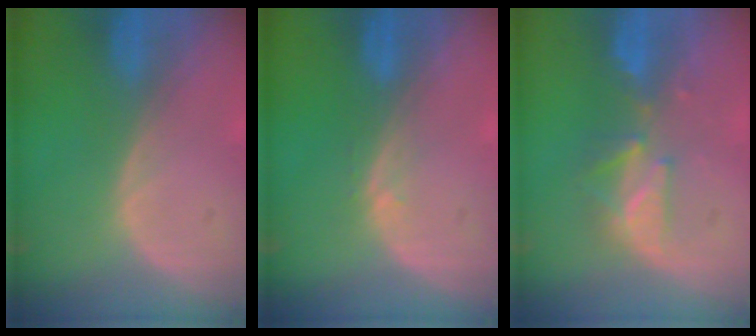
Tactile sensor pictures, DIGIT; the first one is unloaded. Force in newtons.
{"total": 1.0, "press": 1.0, "slide": 0.2}
{"total": 5.4, "press": 5.3, "slide": 0.7}